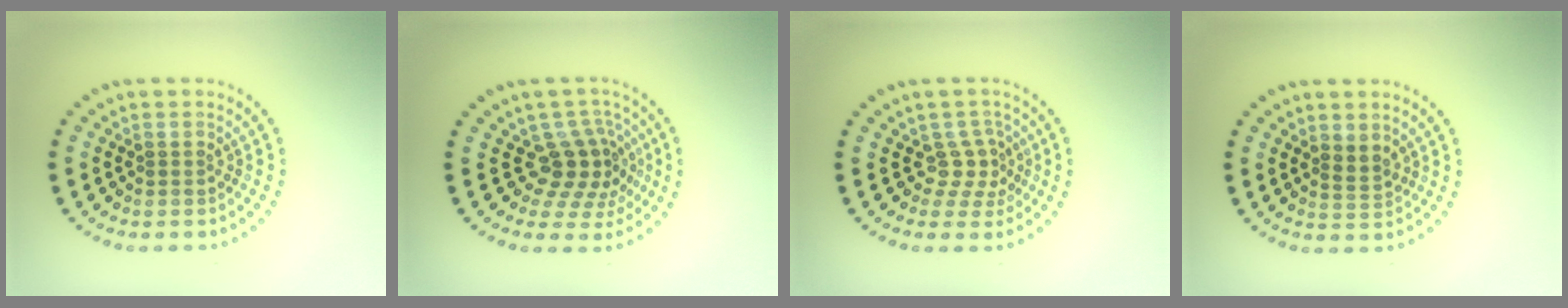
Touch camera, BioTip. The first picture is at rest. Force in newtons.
{"total": 4.1, "press": 3.0, "slide": 2.8}
{"total": 2.4, "press": 1.6, "slide": 1.8}
{"total": 1.4, "press": 1.2, "slide": 0.8}